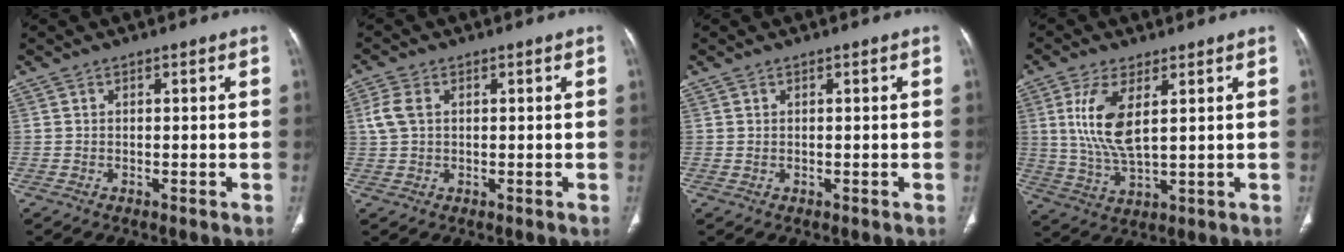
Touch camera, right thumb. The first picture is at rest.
{"total": 4.0, "force": [0.9, 2.6, 2.8], "torque": [-0.075, 0.008, 0.019]}
{"total": 0.0}
{"total": 10.0, "force": [2.9, 3.8, 8.8], "torque": [-0.190, -0.018, 0.064]}